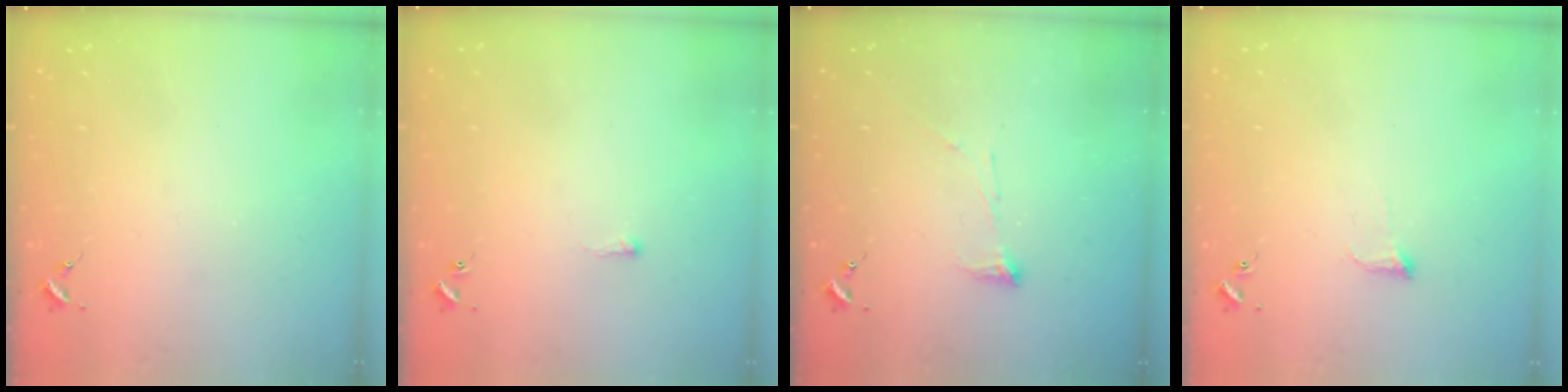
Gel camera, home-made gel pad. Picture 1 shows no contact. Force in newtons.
{"total": 1.5, "press": 1.5, "slide": 0.4}
{"total": 6.3, "press": 6.2, "slide": 0.7}
{"total": 4.5, "press": 4.5, "slide": 0.6}